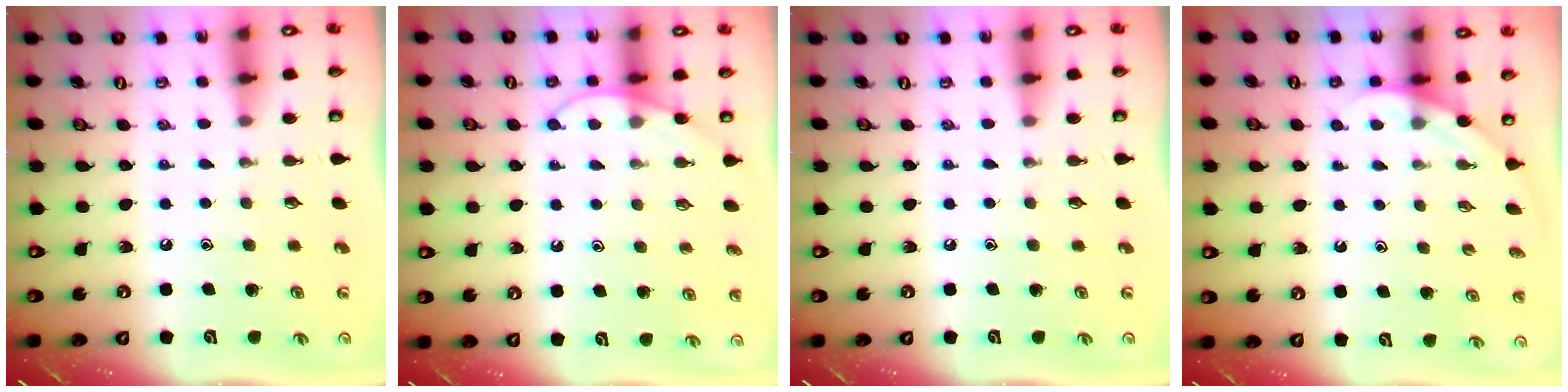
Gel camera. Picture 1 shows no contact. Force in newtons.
{"total": 7.2, "press": 7.1, "slide": 0.7}
{"total": 0.0}
{"total": 2.2, "press": 2.2, "slide": 0.0}